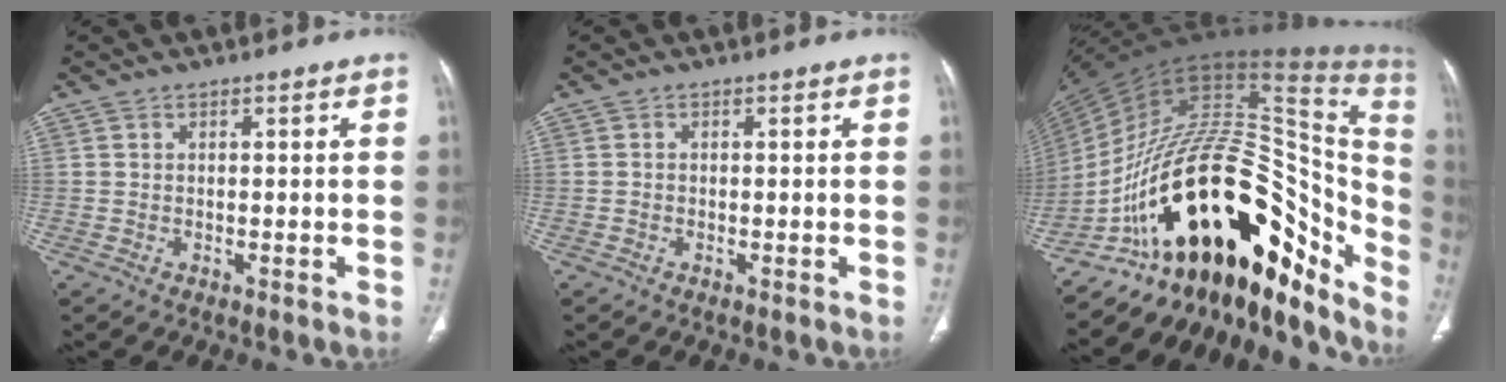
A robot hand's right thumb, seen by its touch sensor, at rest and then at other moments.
{"total": 0.0}
{"total": 39.0, "force": [-17.6, 18.4, 29.6], "torque": [-0.372, 0.084, -0.263]}